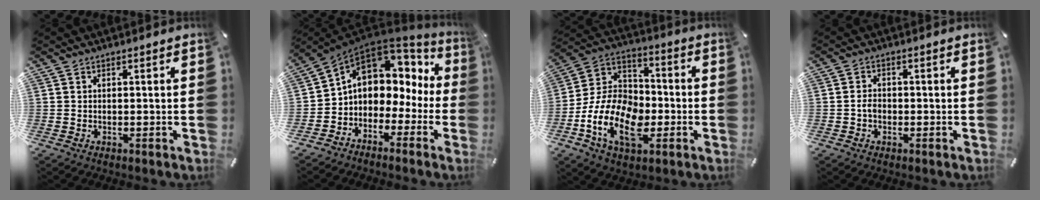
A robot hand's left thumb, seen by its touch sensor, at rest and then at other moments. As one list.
[{"total": 7.8, "force": [1.8, 6.6, 3.7], "torque": [-0.081, -0.012, 0.038]}, {"total": 16.7, "force": [-6.4, 10.9, 11.0], "torque": [-0.258, 0.022, -0.123]}, {"total": 2.4, "force": [-0.6, 1.7, 1.6], "torque": [-0.037, 0.003, -0.015]}]